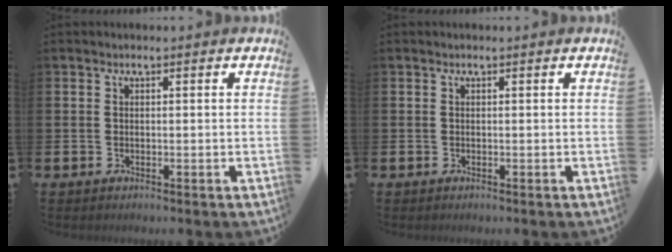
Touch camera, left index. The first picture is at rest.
{"total": 0.0}